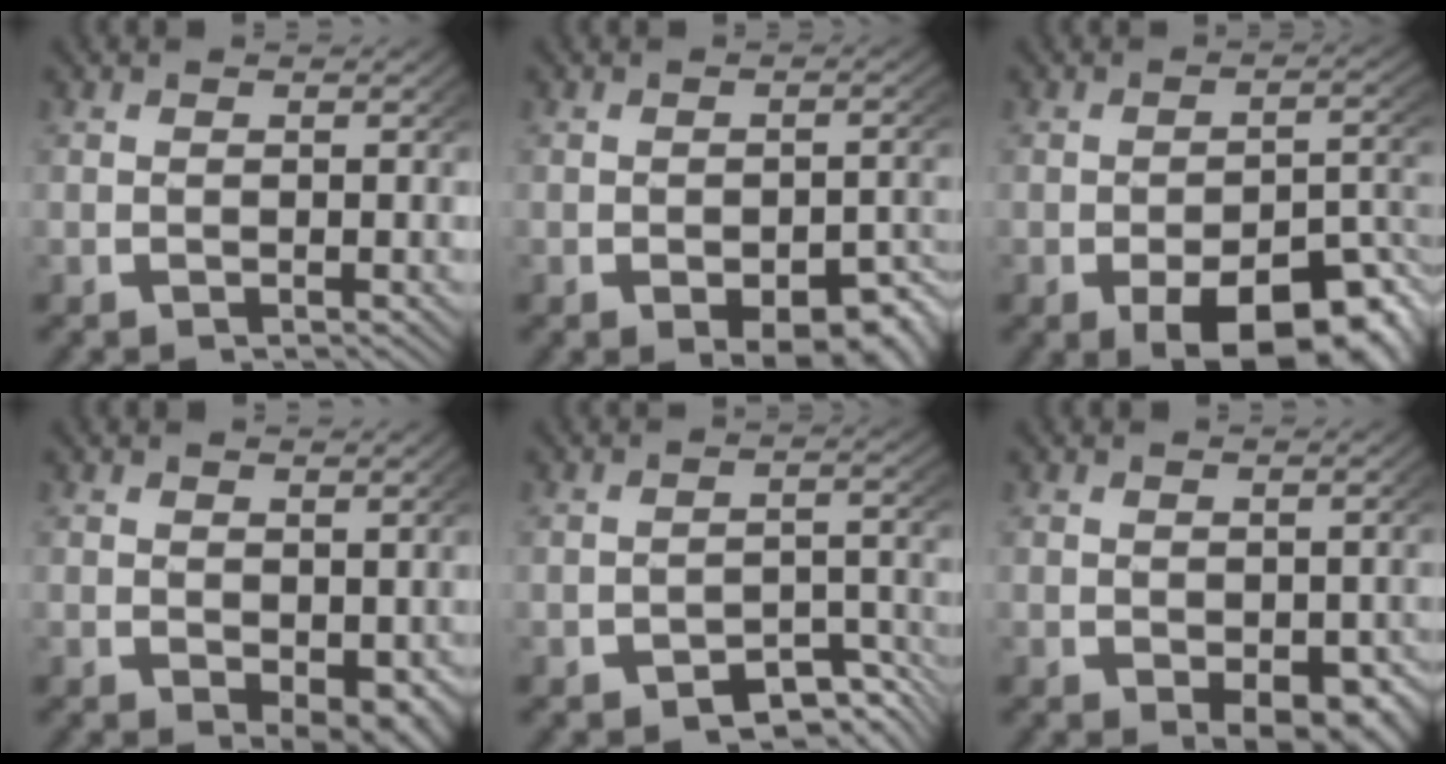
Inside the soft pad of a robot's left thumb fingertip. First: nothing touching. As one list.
[{"total": 5.0, "force": [-2.1, 2.8, 3.7], "torque": [-0.059, -0.029, -0.017]}, {"total": 9.4, "force": [-4.3, 4.8, 6.9], "torque": [-0.099, -0.034, -0.043]}, {"total": 3.1, "force": [0.2, 1.9, 2.4], "torque": [-0.033, -0.024, 0.021]}, {"total": 4.1, "force": [-2.8, 2.1, 2.2], "torque": [-0.027, -0.013, -0.042]}, {"total": 3.7, "force": [-0.8, 2.4, 2.7], "torque": [-0.041, -0.032, 0.009]}]